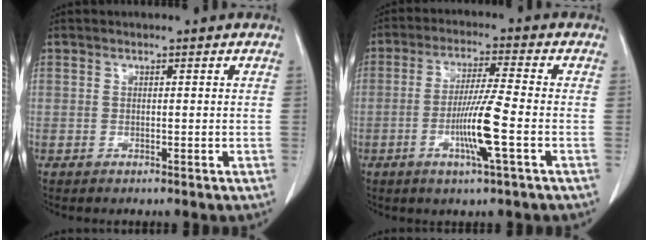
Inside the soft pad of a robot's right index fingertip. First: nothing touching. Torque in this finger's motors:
{"motor_torque": [1.39, 0.15, 0.69, 0.15]}